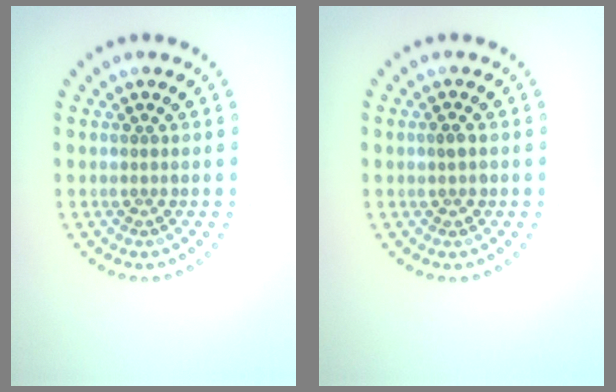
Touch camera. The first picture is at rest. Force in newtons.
{"total": 1.2, "press": 1.2, "slide": 0.1}